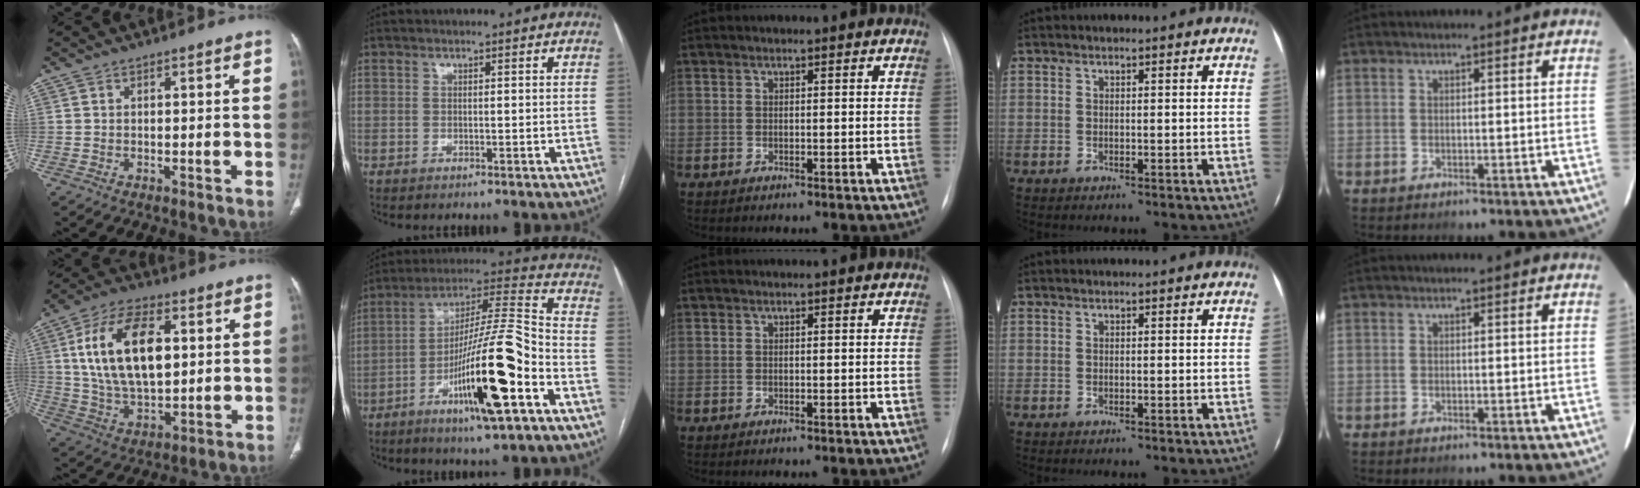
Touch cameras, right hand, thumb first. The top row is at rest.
{"thumb": {"total": 18.9, "force": [4.1, 10.1, 15.5], "torque": [-0.271, -0.003, 0.077]}, "index": {"total": 19.0, "force": [-7.8, 1.1, 17.3], "torque": [-0.312, -0.011, -0.131]}}